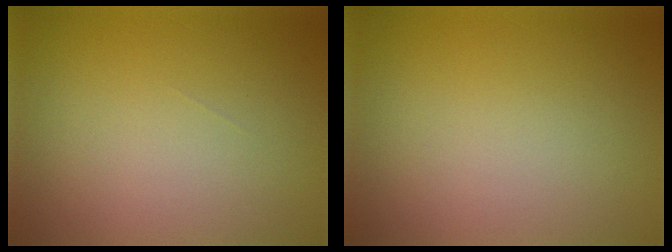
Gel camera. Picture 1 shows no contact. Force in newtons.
{"total": 0.0}